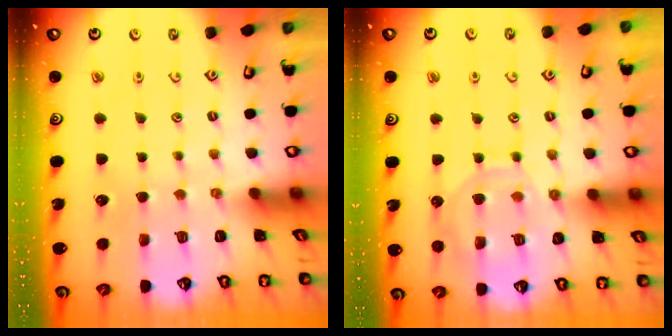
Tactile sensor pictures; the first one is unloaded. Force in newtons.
{"total": 11.2, "press": 11.1, "slide": 1.1}